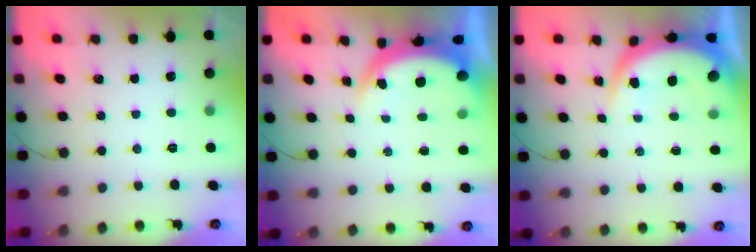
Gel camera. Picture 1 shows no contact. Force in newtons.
{"total": 6.6, "press": 6.6, "slide": 0.6}
{"total": 6.5, "press": 6.4, "slide": 1.0}